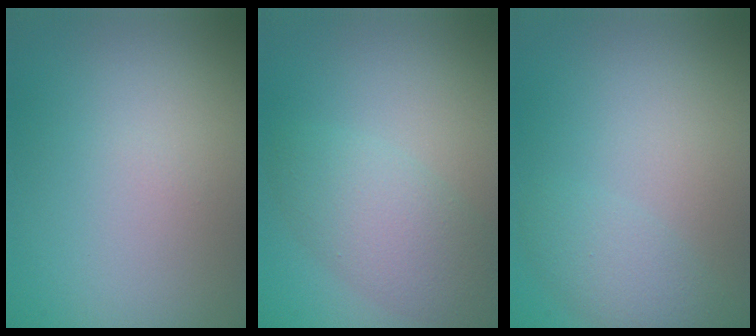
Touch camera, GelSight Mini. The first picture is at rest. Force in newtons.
{"total": 4.2, "press": 4.2, "slide": 0.1}
{"total": 2.3, "press": 2.3, "slide": 0.1}